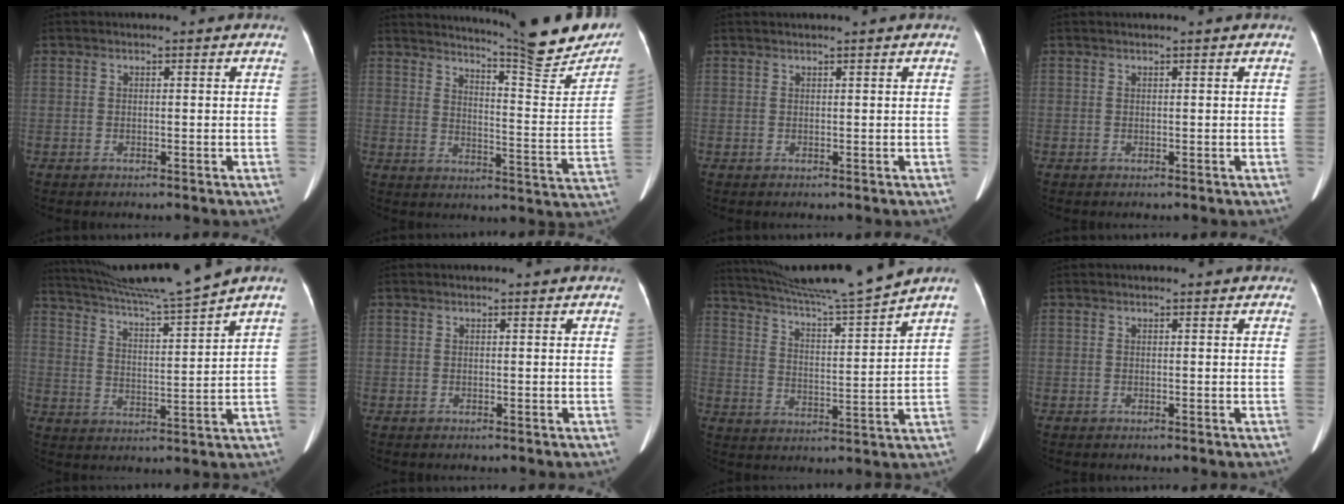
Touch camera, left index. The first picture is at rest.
{"total": 19.8, "force": [17.8, 1.1, 8.5], "torque": [-0.116, -0.075, 0.218]}
{"total": 1.2, "force": [1.0, -0.3, 0.5], "torque": [-0.010, 0.014, 0.023]}
{"total": 0.6, "force": [0.5, -0.1, 0.3], "torque": [-0.007, 0.010, 0.014]}
{"total": 12.5, "force": [11.3, -3.1, 4.5], "torque": [-0.086, -0.023, 0.193]}
{"total": 1.5, "force": [1.4, 0.3, 0.6], "torque": [-0.012, 0.017, 0.015]}
{"total": 14.0, "force": [12.8, -3.0, 4.8], "torque": [-0.088, -0.030, 0.210]}
{"total": 2.4, "force": [1.9, 0.9, 1.0], "torque": [-0.010, 0.024, 0.016]}